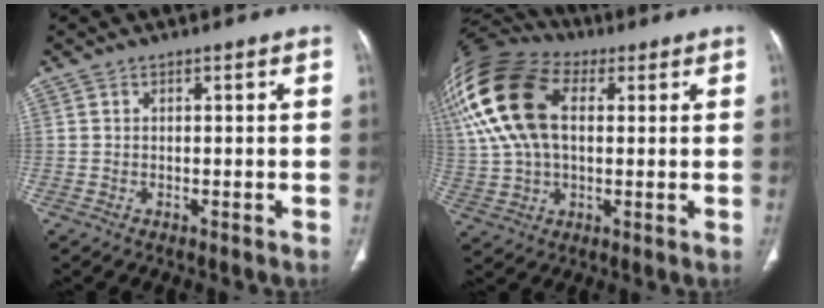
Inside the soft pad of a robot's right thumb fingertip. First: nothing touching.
{"total": 21.7, "force": [6.0, 13.0, 16.3], "torque": [-0.368, 0.027, 0.108]}